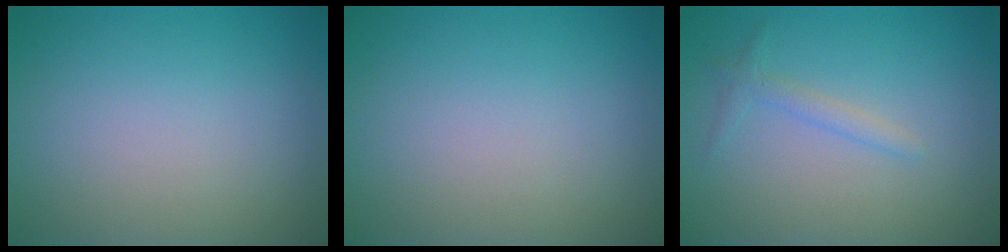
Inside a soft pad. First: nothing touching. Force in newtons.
{"total": 0.0}
{"total": 1.3, "press": 1.3, "slide": 0.0}